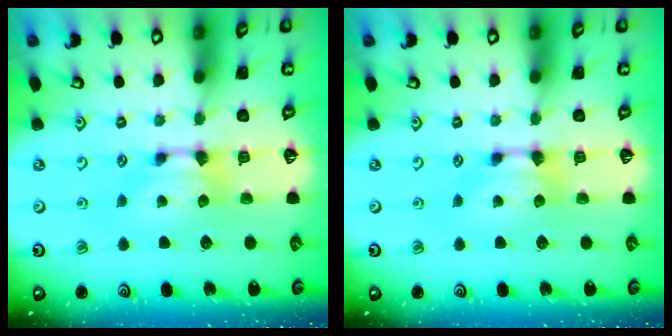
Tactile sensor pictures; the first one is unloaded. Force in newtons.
{"total": 0.0}